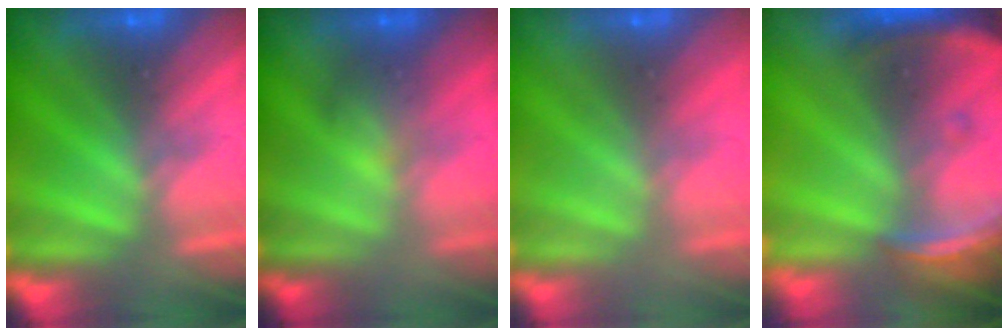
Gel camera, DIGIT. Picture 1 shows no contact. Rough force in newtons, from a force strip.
{"total": 1.9}
{"total": 3.2}
{"total": 9.0}